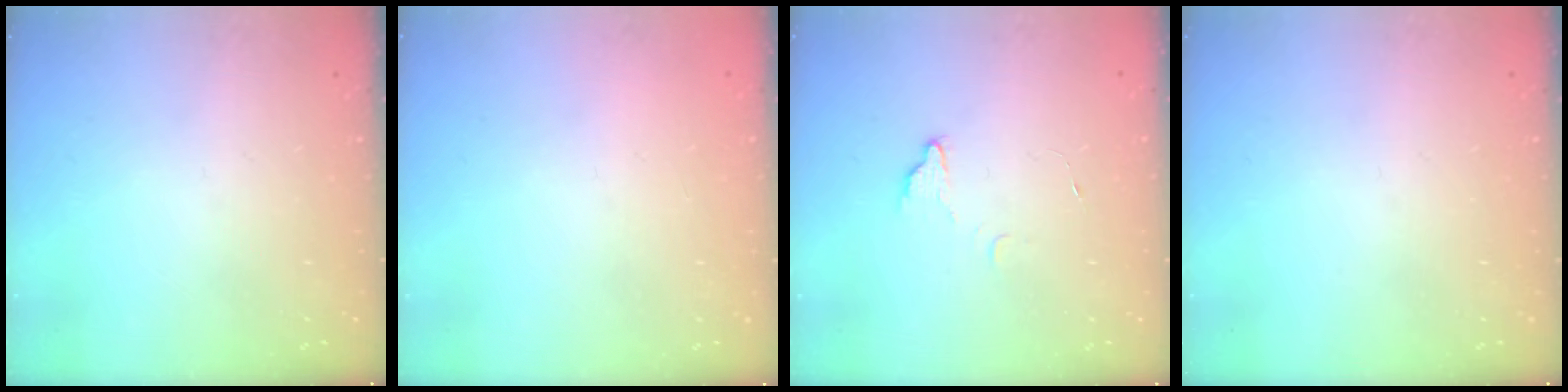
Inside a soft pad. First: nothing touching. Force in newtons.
{"total": 2.1, "press": 2.1, "slide": 0.1}
{"total": 2.2, "press": 2.2, "slide": 0.2}
{"total": 0.0}